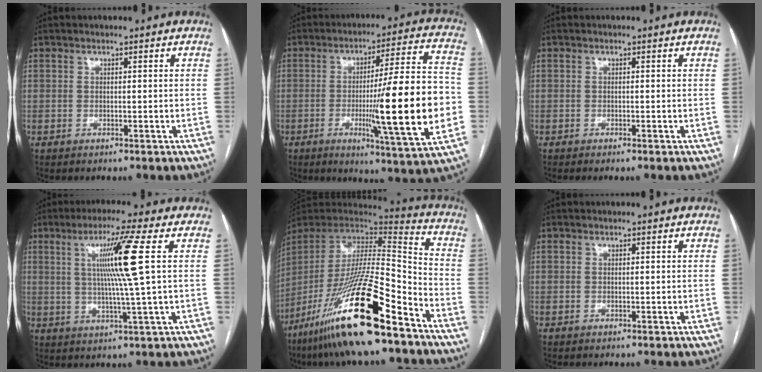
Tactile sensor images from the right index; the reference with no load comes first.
{"total": 20.7, "force": [-3.6, 0.2, 20.4], "torque": [-0.281, -0.006, -0.052]}
{"total": 0.5, "force": [-0.4, -0.1, 0.4], "torque": [-0.007, 0.001, -0.007]}
{"total": 9.8, "force": [2.3, -2.1, 9.3], "torque": [-0.163, -0.001, 0.049]}
{"total": 26.5, "force": [-16.7, 3.1, 20.3], "torque": [-0.377, -0.045, -0.303]}
{"total": 0.0}